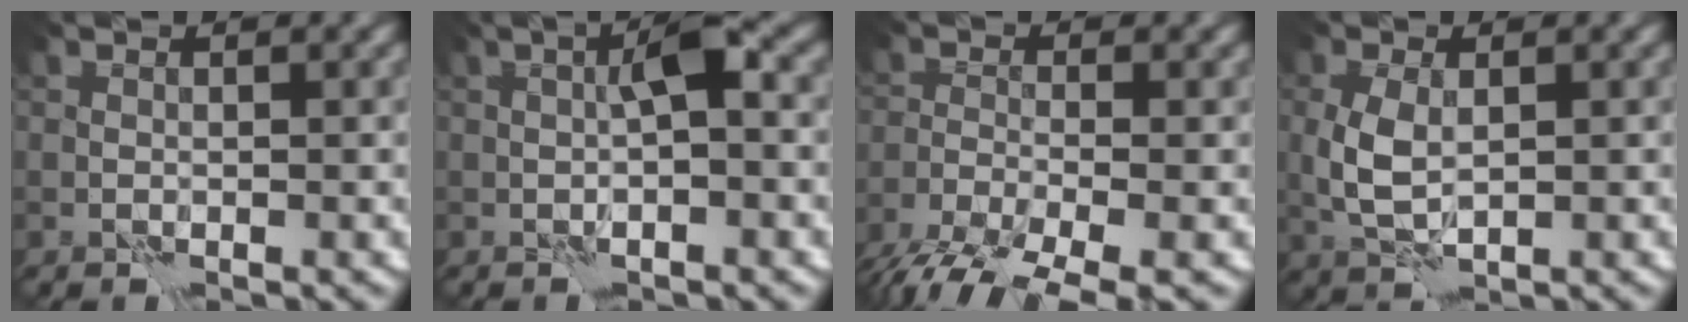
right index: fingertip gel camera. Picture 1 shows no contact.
{"total": 2.7, "force": [0.2, 0.2, 2.7], "torque": [-0.048, 0.012, 0.001]}
{"total": 6.3, "force": [-4.6, 1.6, 4.0], "torque": [-0.071, -0.017, -0.090]}
{"total": 3.4, "force": [0.5, 1.9, 2.7], "torque": [-0.069, -0.001, 0.012]}